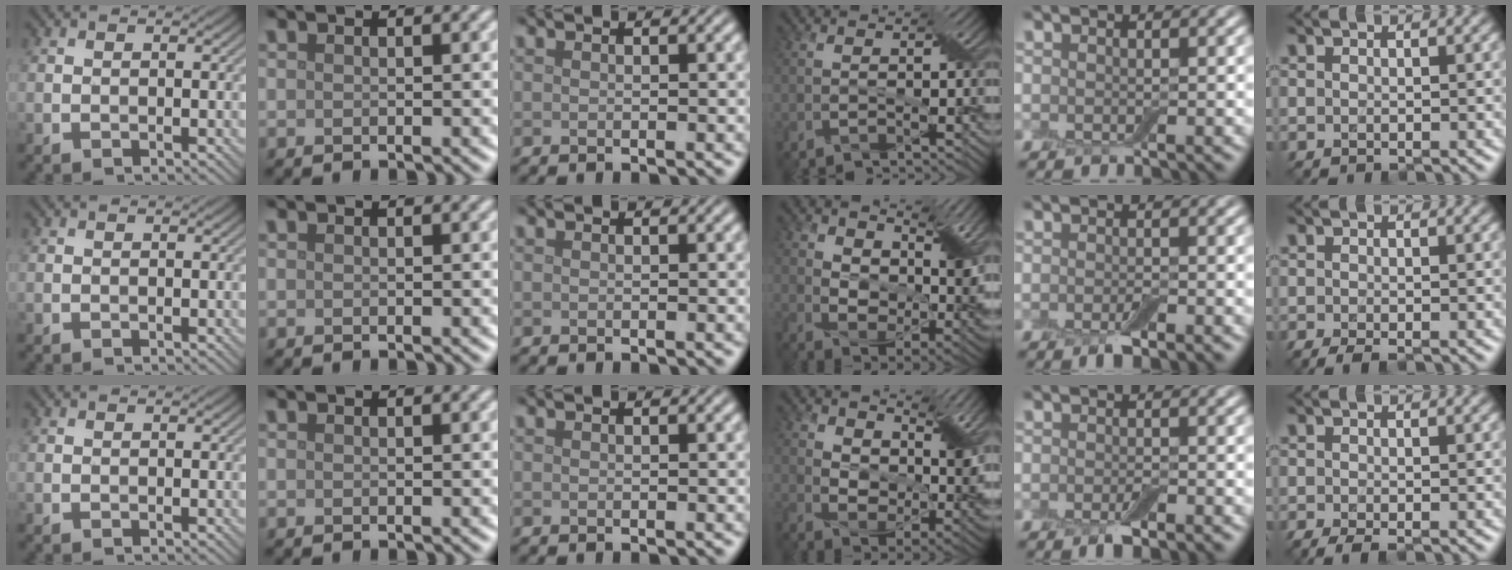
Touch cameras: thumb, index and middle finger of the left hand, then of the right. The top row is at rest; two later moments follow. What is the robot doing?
{"motion": "squeeze", "object": "air blower"}